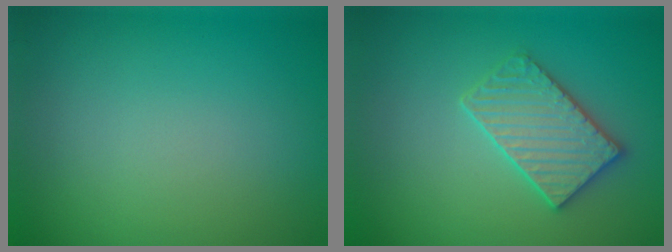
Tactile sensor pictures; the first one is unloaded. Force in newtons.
{"total": 3.4, "press": 3.4, "slide": 0.3}